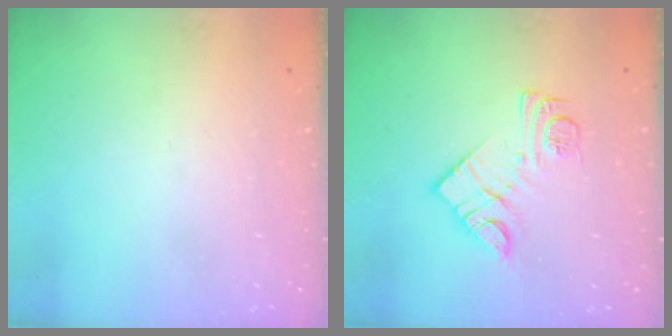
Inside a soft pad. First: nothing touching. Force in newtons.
{"total": 11.8, "press": 11.8, "slide": 0.6}